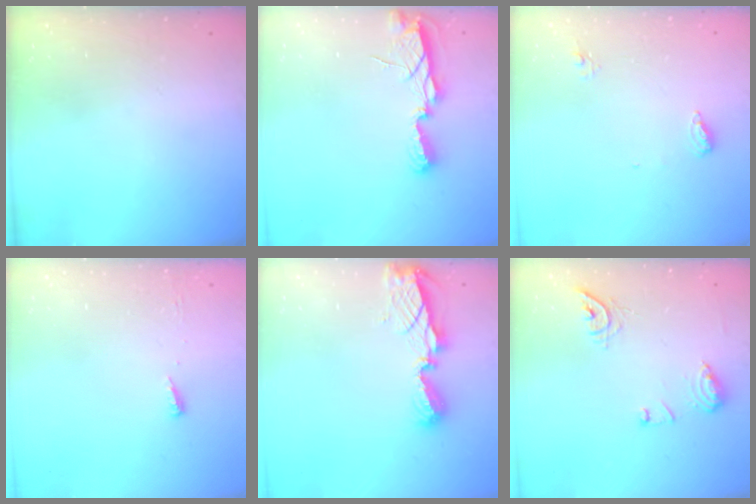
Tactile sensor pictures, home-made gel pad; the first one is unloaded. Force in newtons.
{"total": 7.3, "press": 7.3, "slide": 0.5}
{"total": 6.5, "press": 6.4, "slide": 1.1}
{"total": 3.7, "press": 3.7, "slide": 0.5}
{"total": 8.5, "press": 8.5, "slide": 0.3}
{"total": 9.8, "press": 9.8, "slide": 0.6}